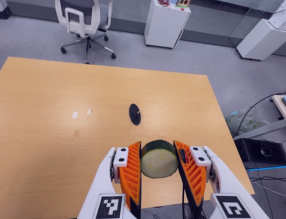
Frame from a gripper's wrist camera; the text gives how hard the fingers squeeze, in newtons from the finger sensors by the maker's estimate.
{"total": 12.4, "left": 11.2, "right": 13.7}